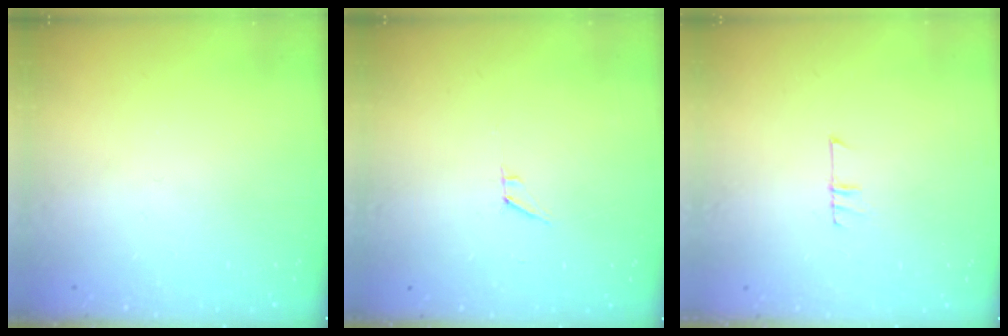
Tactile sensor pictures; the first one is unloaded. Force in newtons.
{"total": 5.2, "press": 4.5, "slide": 2.5}
{"total": 5.5, "press": 5.4, "slide": 0.6}